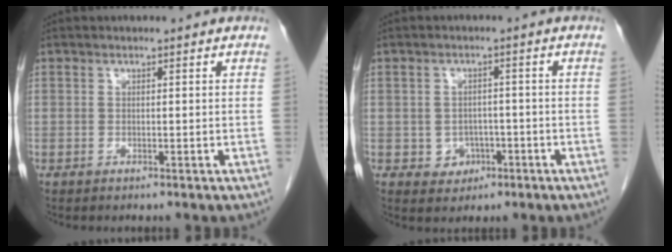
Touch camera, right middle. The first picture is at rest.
{"total": 3.3, "force": [-1.1, 3.0, 1.1], "torque": [-0.008, 0.008, -0.007]}